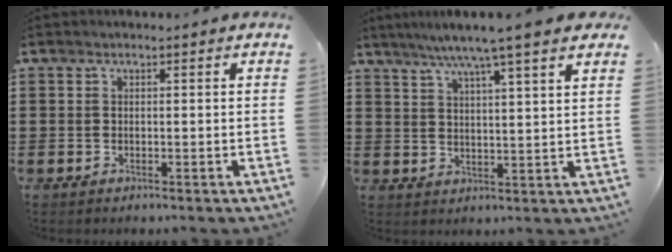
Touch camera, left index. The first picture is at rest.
{"total": 6.8, "force": [5.3, 0.0, 4.2], "torque": [-0.095, -0.016, 0.091]}